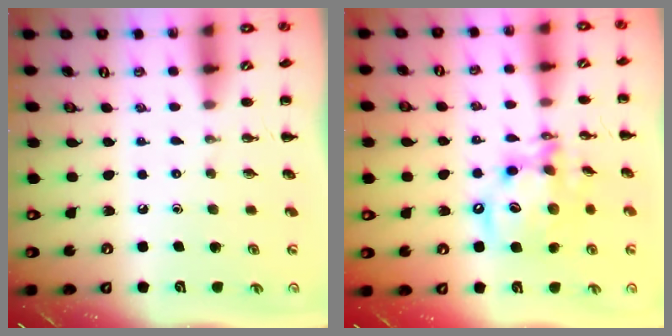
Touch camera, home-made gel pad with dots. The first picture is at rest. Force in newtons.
{"total": 13.7, "press": 13.3, "slide": 3.5}